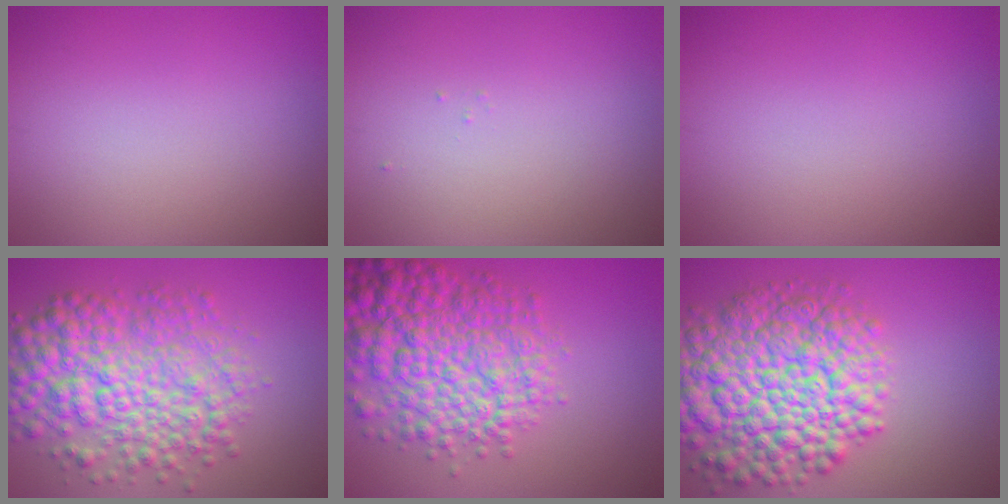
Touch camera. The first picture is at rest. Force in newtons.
{"total": 0.0}
{"total": 0.0}
{"total": 8.4, "press": 8.4, "slide": 0.1}
{"total": 9.0, "press": 9.0, "slide": 0.2}
{"total": 11.7, "press": 11.7, "slide": 0.4}